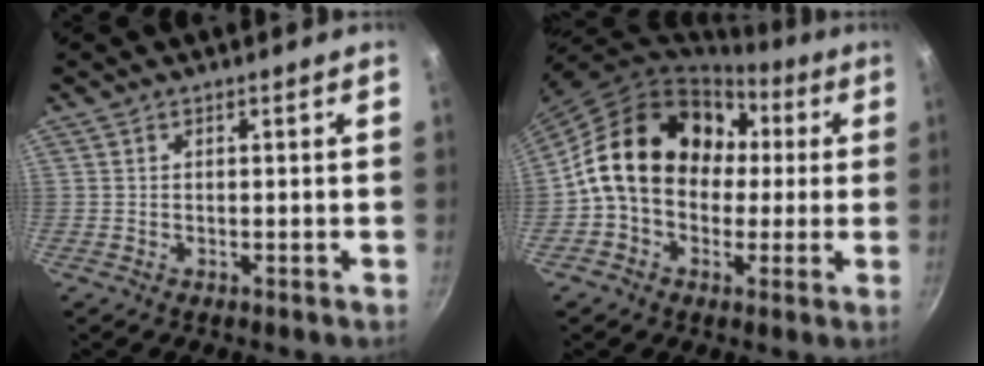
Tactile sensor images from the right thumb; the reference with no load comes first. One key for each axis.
{"total": 18.5, "fx": 1.7, "fy": 14.5, "fz": 11.4, "tx": -0.155, "ty": 0.045, "tz": 0.017}